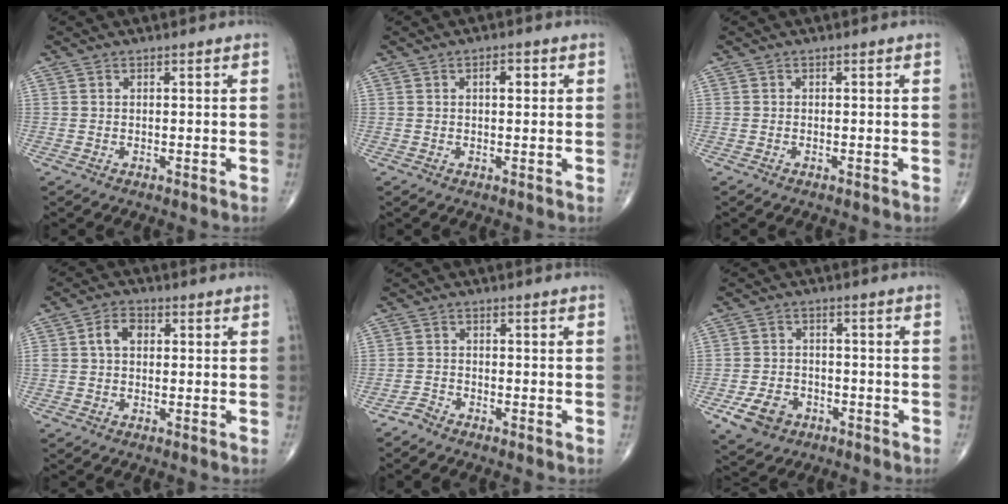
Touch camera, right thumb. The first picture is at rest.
{"total": 2.5, "force": [0.8, 1.2, 2.0], "torque": [-0.021, 0.001, 0.008]}
{"total": 0.0}
{"total": 4.3, "force": [0.6, 3.0, 3.0], "torque": [-0.053, 0.014, 0.008]}
{"total": 1.8, "force": [-1.7, 0.4, 0.2], "torque": [-0.006, 0.003, -0.038]}
{"total": 7.0, "force": [-3.5, 5.1, 3.2], "torque": [-0.047, 0.018, -0.056]}